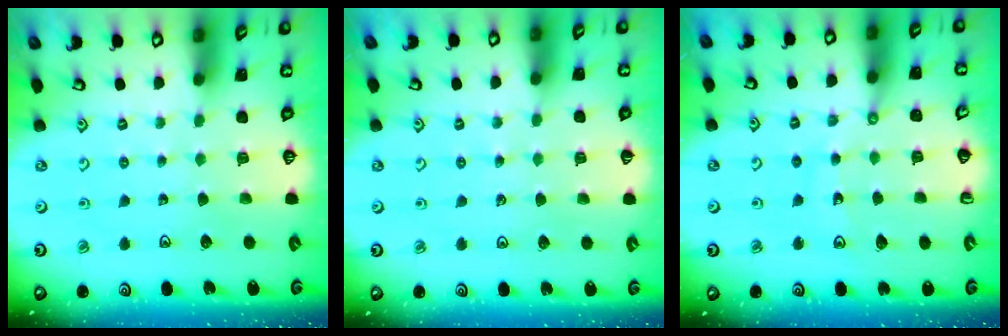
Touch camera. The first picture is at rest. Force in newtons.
{"total": 2.1, "press": 2.1, "slide": 0.4}
{"total": 10.2, "press": 10.1, "slide": 1.3}